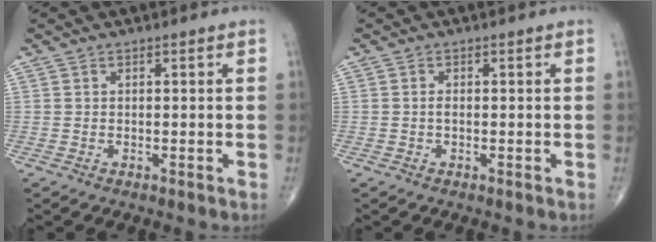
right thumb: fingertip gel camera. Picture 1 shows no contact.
{"total": 0.6, "force": [-0.1, 0.2, 0.5], "torque": [-0.007, 0.001, -0.004]}